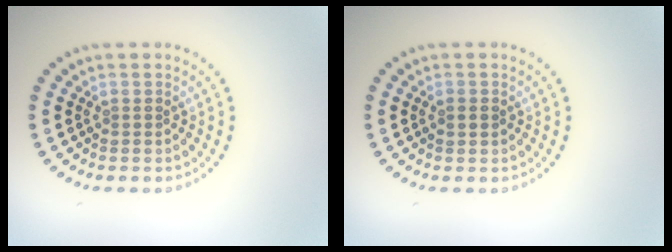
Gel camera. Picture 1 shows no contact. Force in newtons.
{"total": 1.2, "press": 1.1, "slide": 0.1}